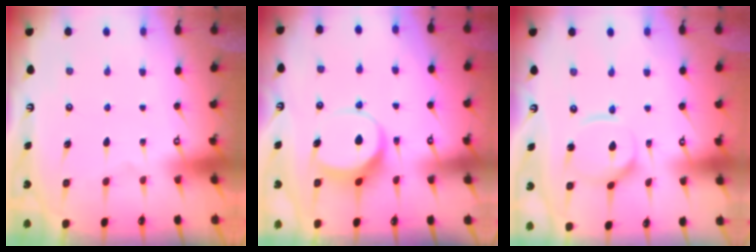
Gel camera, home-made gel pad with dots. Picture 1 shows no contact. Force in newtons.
{"total": 7.4, "press": 7.3, "slide": 0.8}
{"total": 9.0, "press": 9.0, "slide": 0.7}